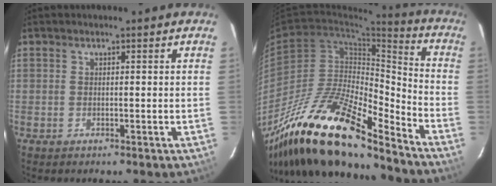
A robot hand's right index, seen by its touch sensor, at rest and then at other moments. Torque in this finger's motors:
{"motor_torque": [1.14, -1.01, 0.98, 0.21]}